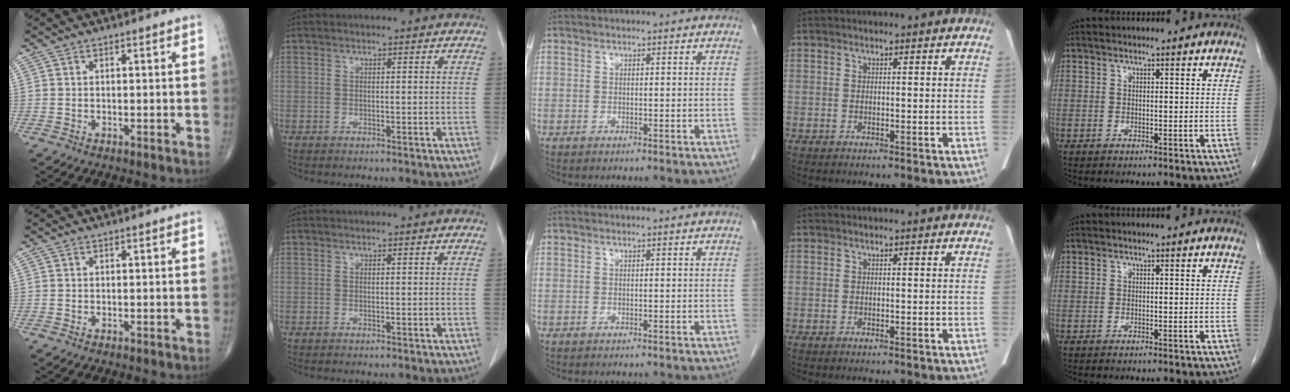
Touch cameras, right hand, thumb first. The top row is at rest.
{}